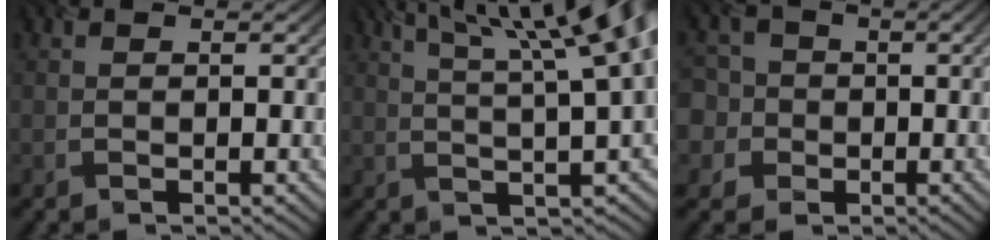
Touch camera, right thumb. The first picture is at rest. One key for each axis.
{"total": 14.2, "fx": 6.1, "fy": 3.9, "fz": 12.2, "tx": -0.142, "ty": 0.059, "tz": 0.070}
{"total": 6.7, "fx": -0.7, "fy": 6.5, "fz": 1.6, "tx": -0.064, "ty": 0.010, "tz": -0.045}